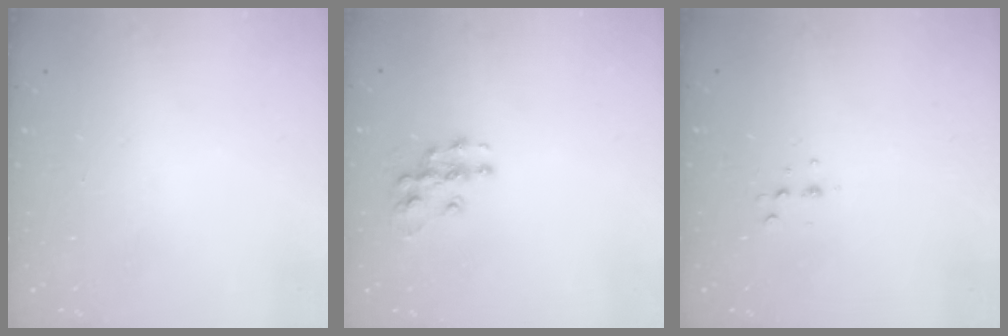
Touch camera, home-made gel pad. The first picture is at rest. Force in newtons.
{"total": 9.2, "press": 9.2, "slide": 0.5}
{"total": 3.9, "press": 3.8, "slide": 1.1}